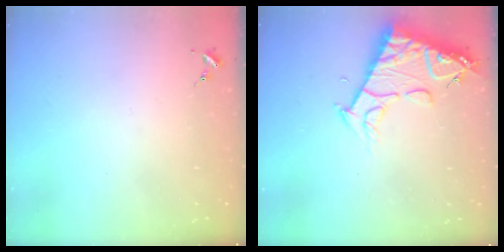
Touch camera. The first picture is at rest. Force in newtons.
{"total": 13.2, "press": 13.1, "slide": 1.6}